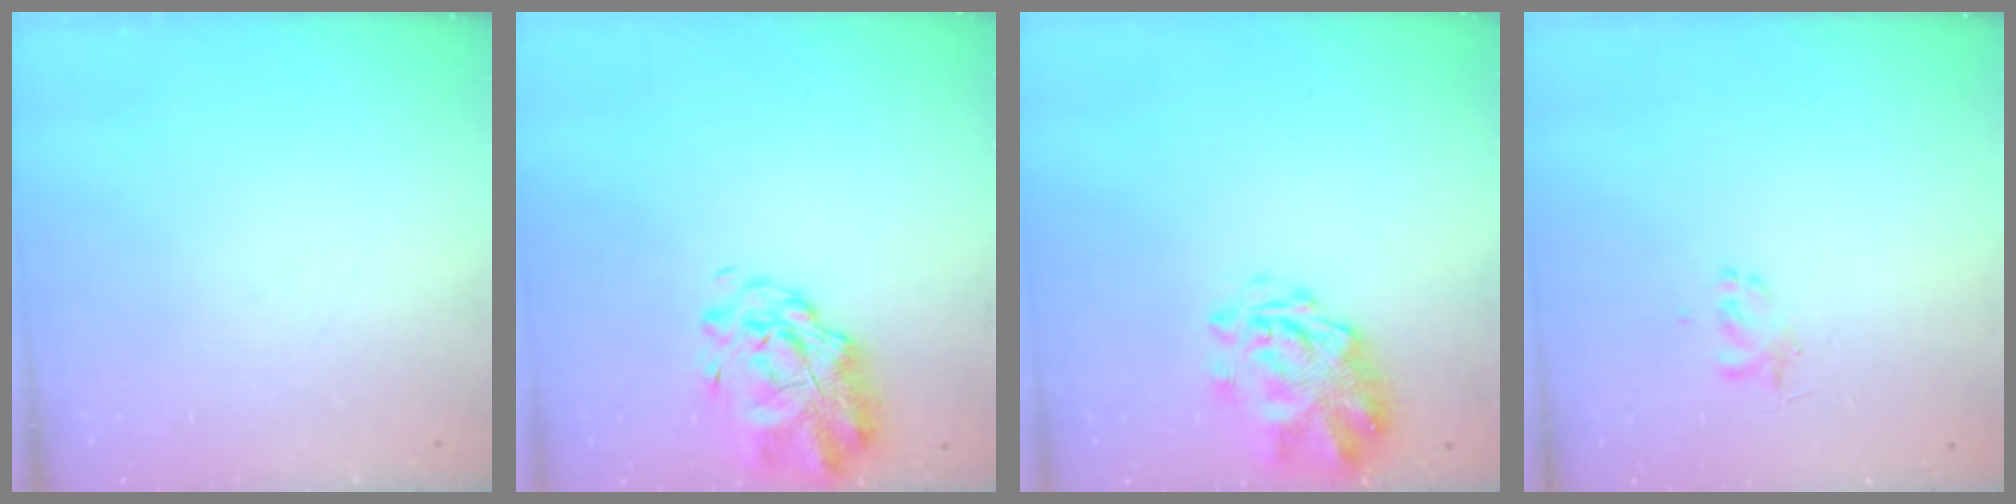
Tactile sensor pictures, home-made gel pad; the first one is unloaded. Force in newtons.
{"total": 3.1, "press": 2.6, "slide": 1.7}
{"total": 3.2, "press": 2.9, "slide": 1.5}
{"total": 2.6, "press": 2.6, "slide": 0.5}